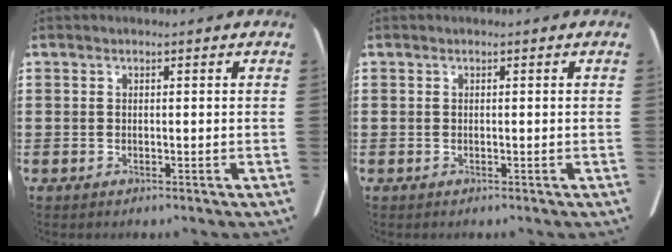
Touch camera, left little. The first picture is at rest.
{"total": 0.0}